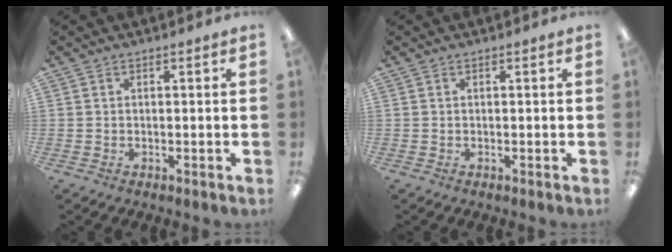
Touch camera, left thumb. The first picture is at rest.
{"total": 0.0}